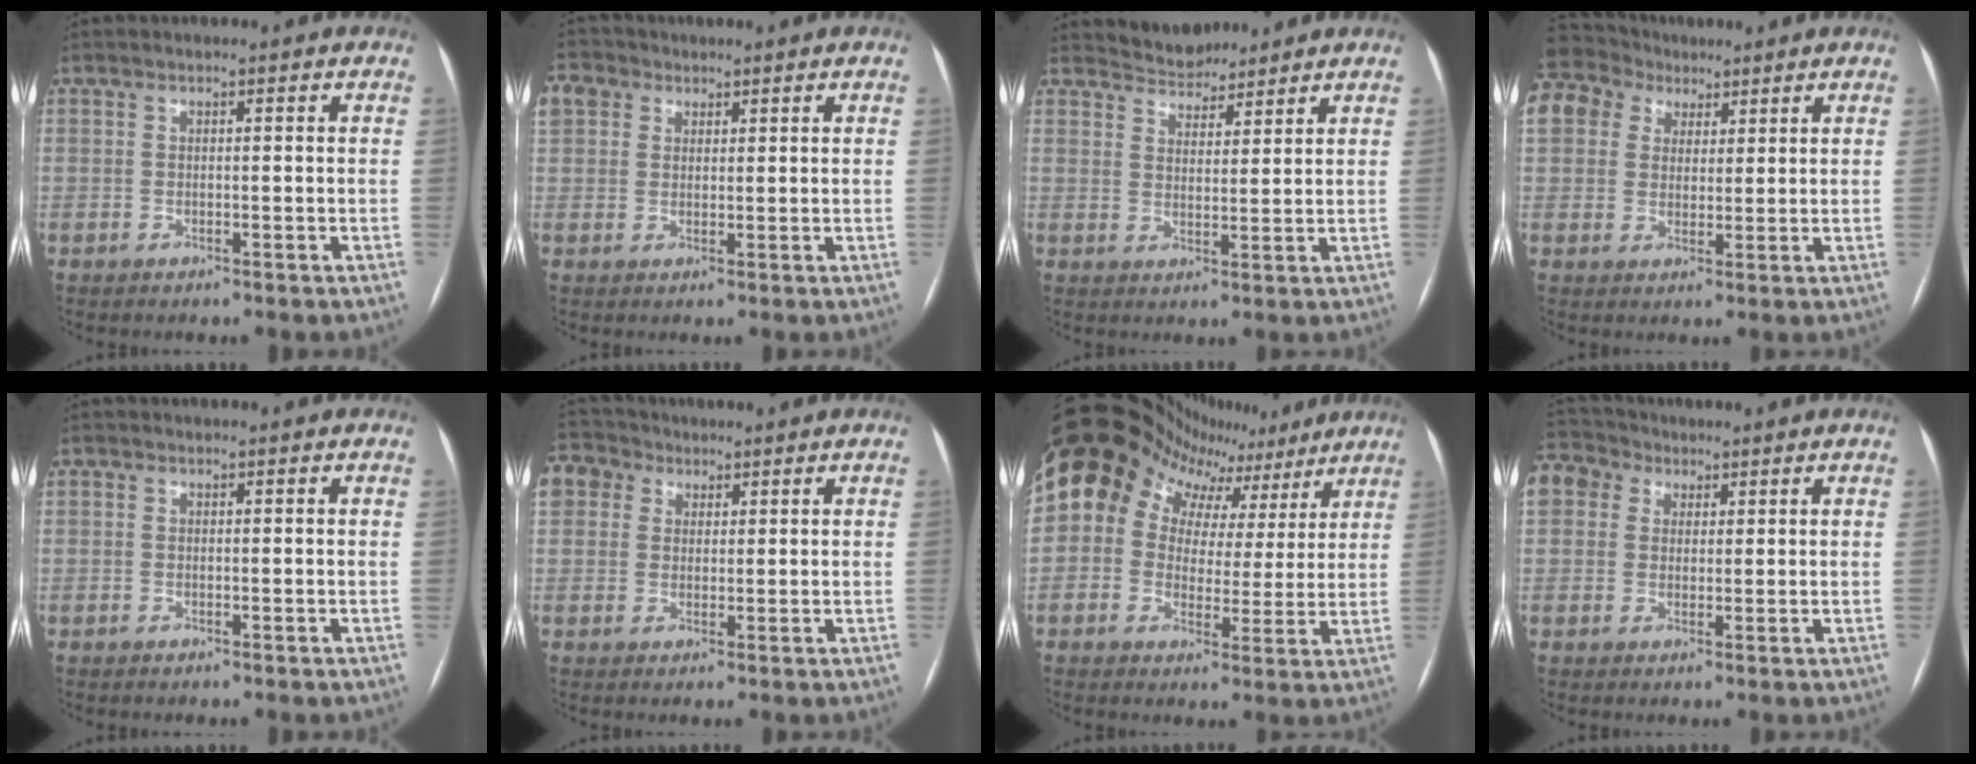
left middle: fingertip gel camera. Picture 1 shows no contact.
{"total": 9.2, "force": [4.7, 6.9, 3.9], "torque": [-0.112, 0.038, 0.091]}
{"total": 4.9, "force": [4.7, 1.4, -0.2], "torque": [0.000, 0.012, 0.081]}
{"total": 16.8, "force": [9.5, 12.2, 6.6], "torque": [-0.207, 0.085, 0.182]}
{"total": 0.0}
{"total": 9.1, "force": [4.6, 7.1, 3.2], "torque": [-0.088, 0.043, 0.088]}
{"total": 20.4, "force": [11.3, 14.2, 9.2], "torque": [-0.178, 0.090, 0.161]}
{"total": 11.9, "force": [6.2, 9.0, 4.6], "torque": [-0.136, 0.059, 0.116]}